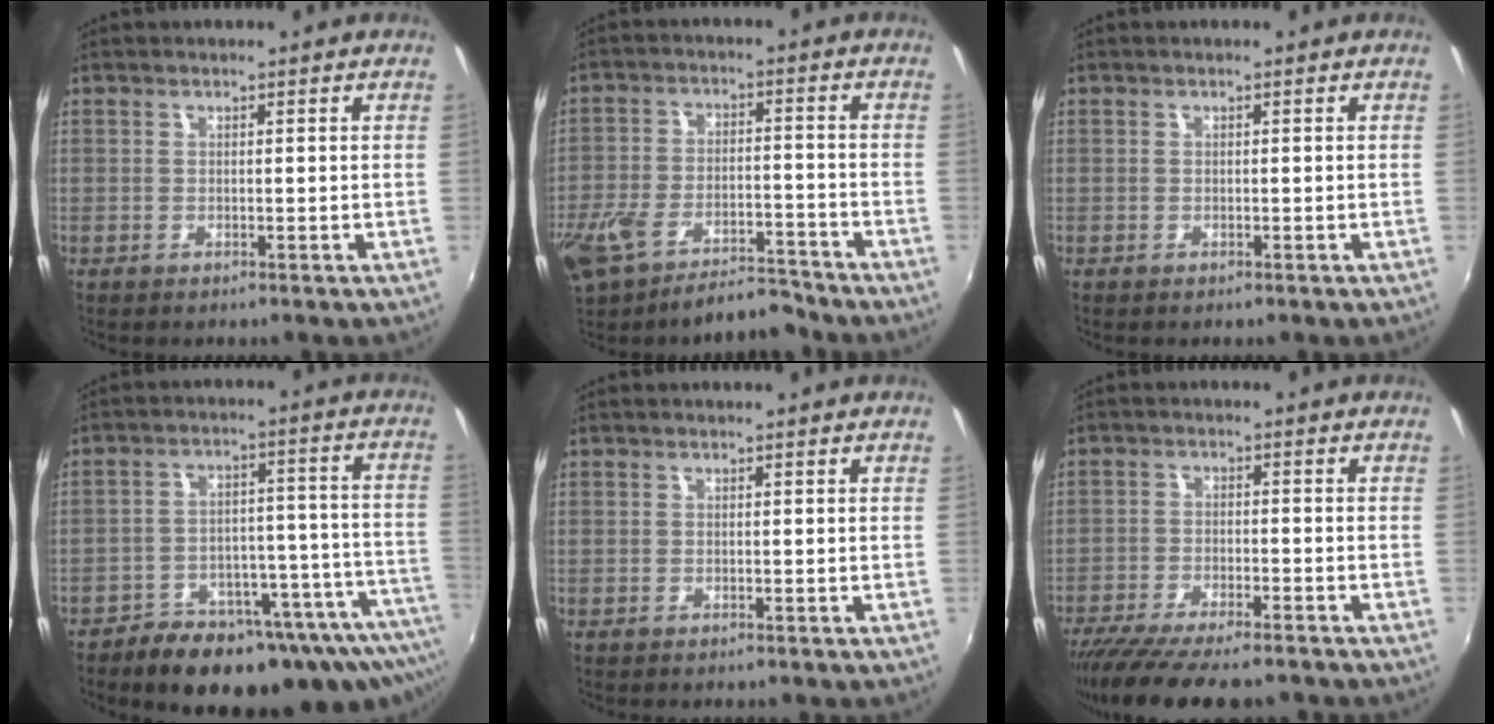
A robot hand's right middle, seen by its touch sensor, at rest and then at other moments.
{"total": 13.8, "force": [-10.7, 5.3, 7.0], "torque": [-0.167, -0.014, -0.173]}
{"total": 0.0}
{"total": 26.6, "force": [-20.5, 10.0, 13.7], "torque": [-0.188, -0.004, -0.259]}
{"total": 0.0}
{"total": 14.3, "force": [-11.9, 2.8, 7.4], "torque": [-0.154, -0.043, -0.189]}